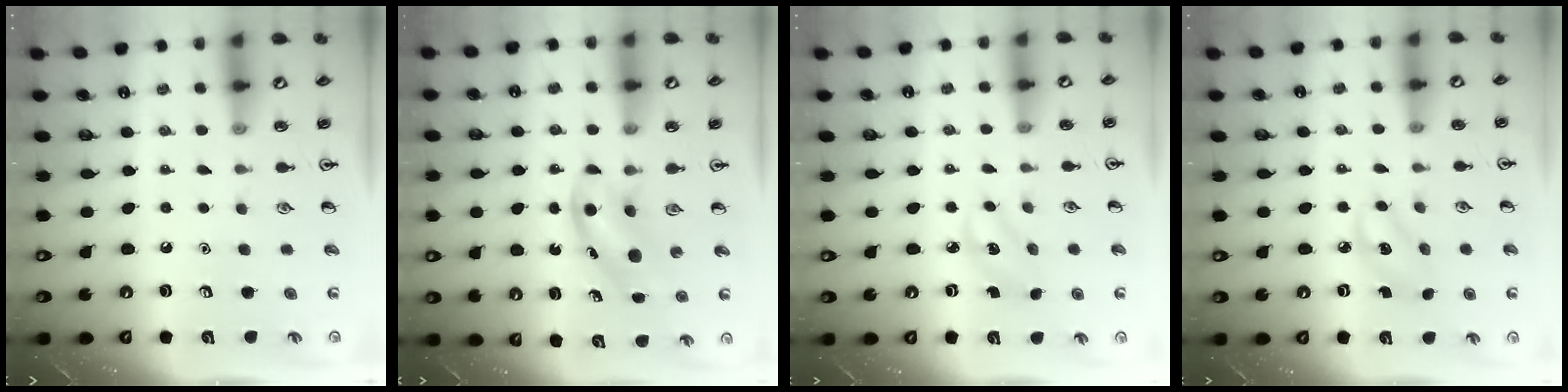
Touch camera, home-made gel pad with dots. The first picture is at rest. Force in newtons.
{"total": 4.5, "press": 4.4, "slide": 1.1}
{"total": 2.8, "press": 2.7, "slide": 0.9}
{"total": 3.2, "press": 3.1, "slide": 0.8}